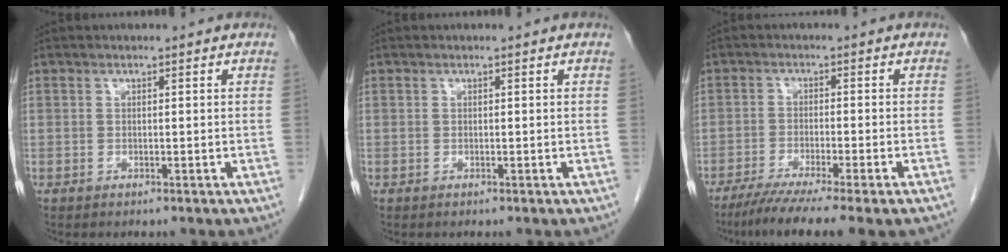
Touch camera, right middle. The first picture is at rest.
{"total": 0.0}
{"total": 10.1, "force": [-7.8, -0.7, 6.4], "torque": [-0.092, -0.030, -0.120]}